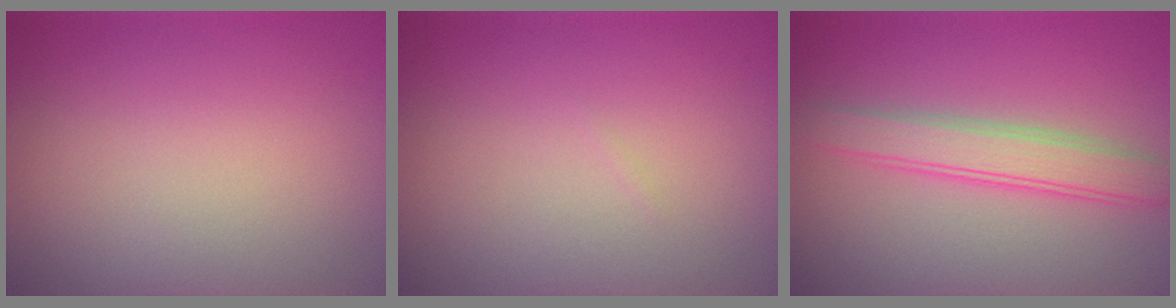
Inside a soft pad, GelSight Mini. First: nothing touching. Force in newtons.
{"total": 0.0}
{"total": 3.5, "press": 3.5, "slide": 0.0}